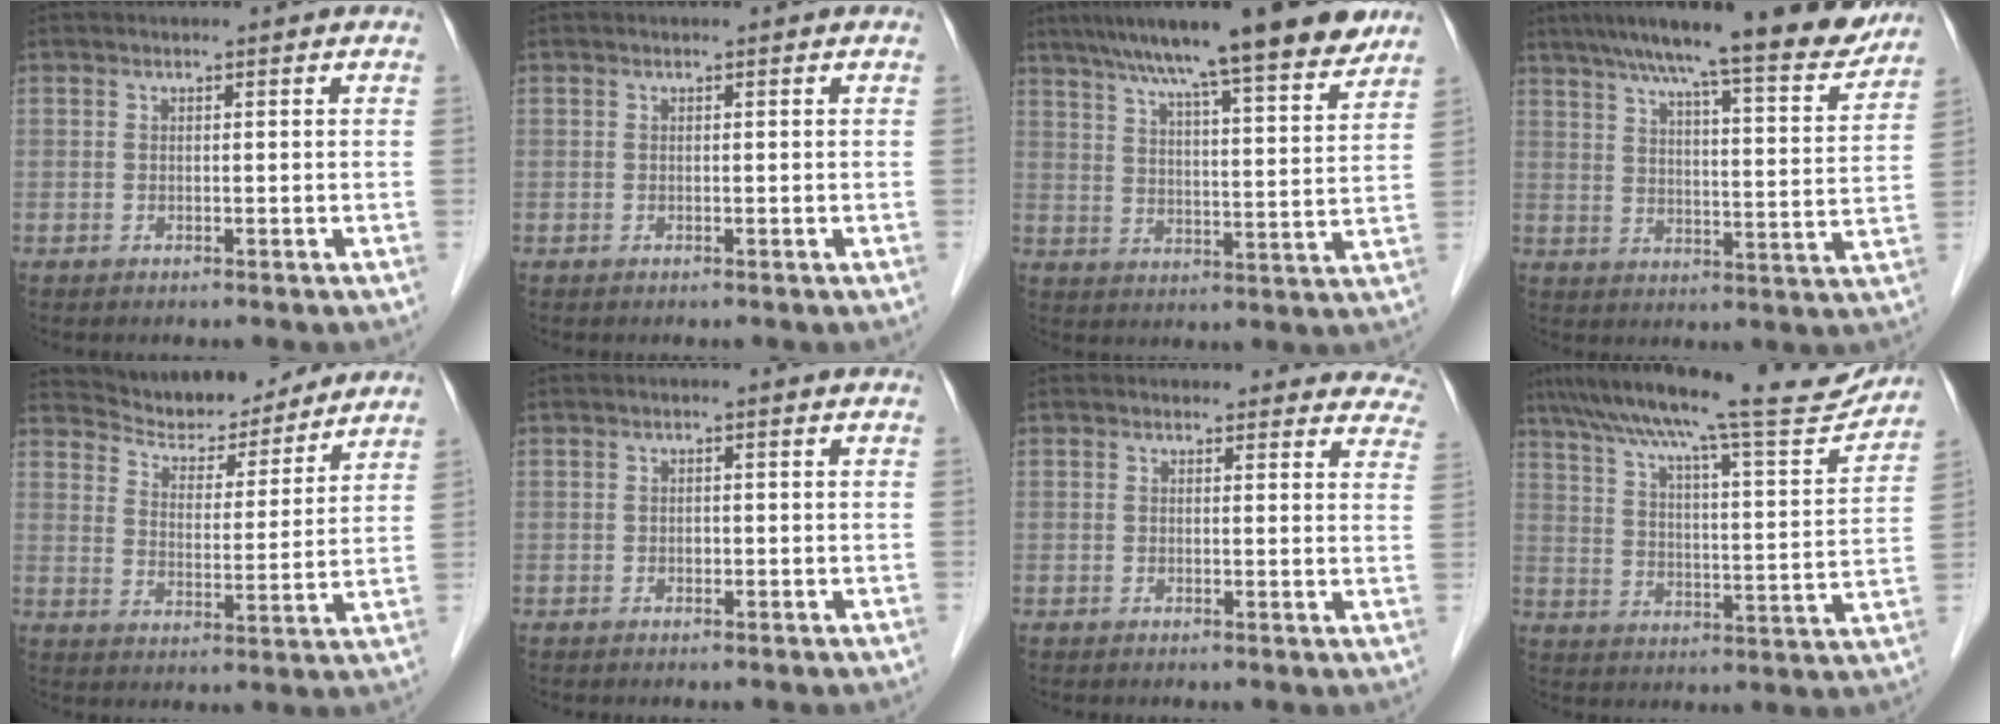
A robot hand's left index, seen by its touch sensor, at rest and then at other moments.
{"total": 0.0}
{"total": 18.8, "force": [15.0, 1.4, 11.4], "torque": [-0.176, 0.012, 0.216]}
{"total": 17.8, "force": [15.2, 1.7, 9.1], "torque": [-0.133, -0.005, 0.208]}
{"total": 13.3, "force": [12.5, 3.0, 3.2], "torque": [-0.048, 0.000, 0.189]}
{"total": 0.6, "force": [-0.3, 0.4, 0.3], "torque": [-0.004, -0.001, -0.006]}
{"total": 11.7, "force": [11.0, 4.0, 1.1], "torque": [0.038, -0.021, 0.085]}
{"total": 22.1, "force": [19.2, 2.0, 10.8], "torque": [-0.181, -0.007, 0.269]}